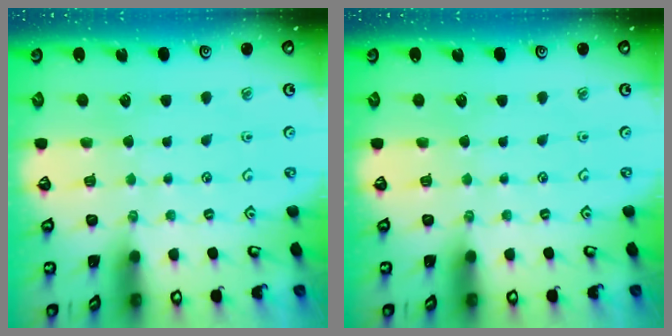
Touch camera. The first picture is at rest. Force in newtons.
{"total": 0.0}